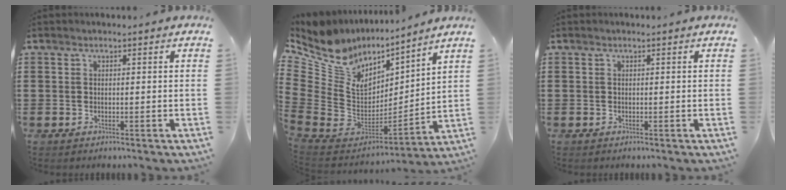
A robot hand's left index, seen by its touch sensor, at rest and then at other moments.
{"total": 8.6, "force": [5.7, 5.9, 2.6], "torque": [-0.113, -0.064, 0.100]}
{"total": 0.0}